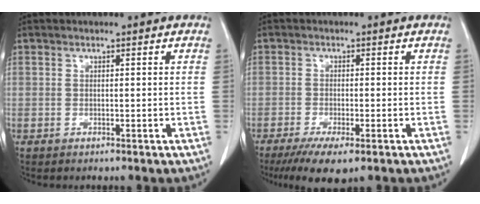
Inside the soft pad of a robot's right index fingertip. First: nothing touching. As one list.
[{"total": 6.3, "force": [-4.1, 1.5, 4.6], "torque": [-0.074, -0.015, -0.064]}]